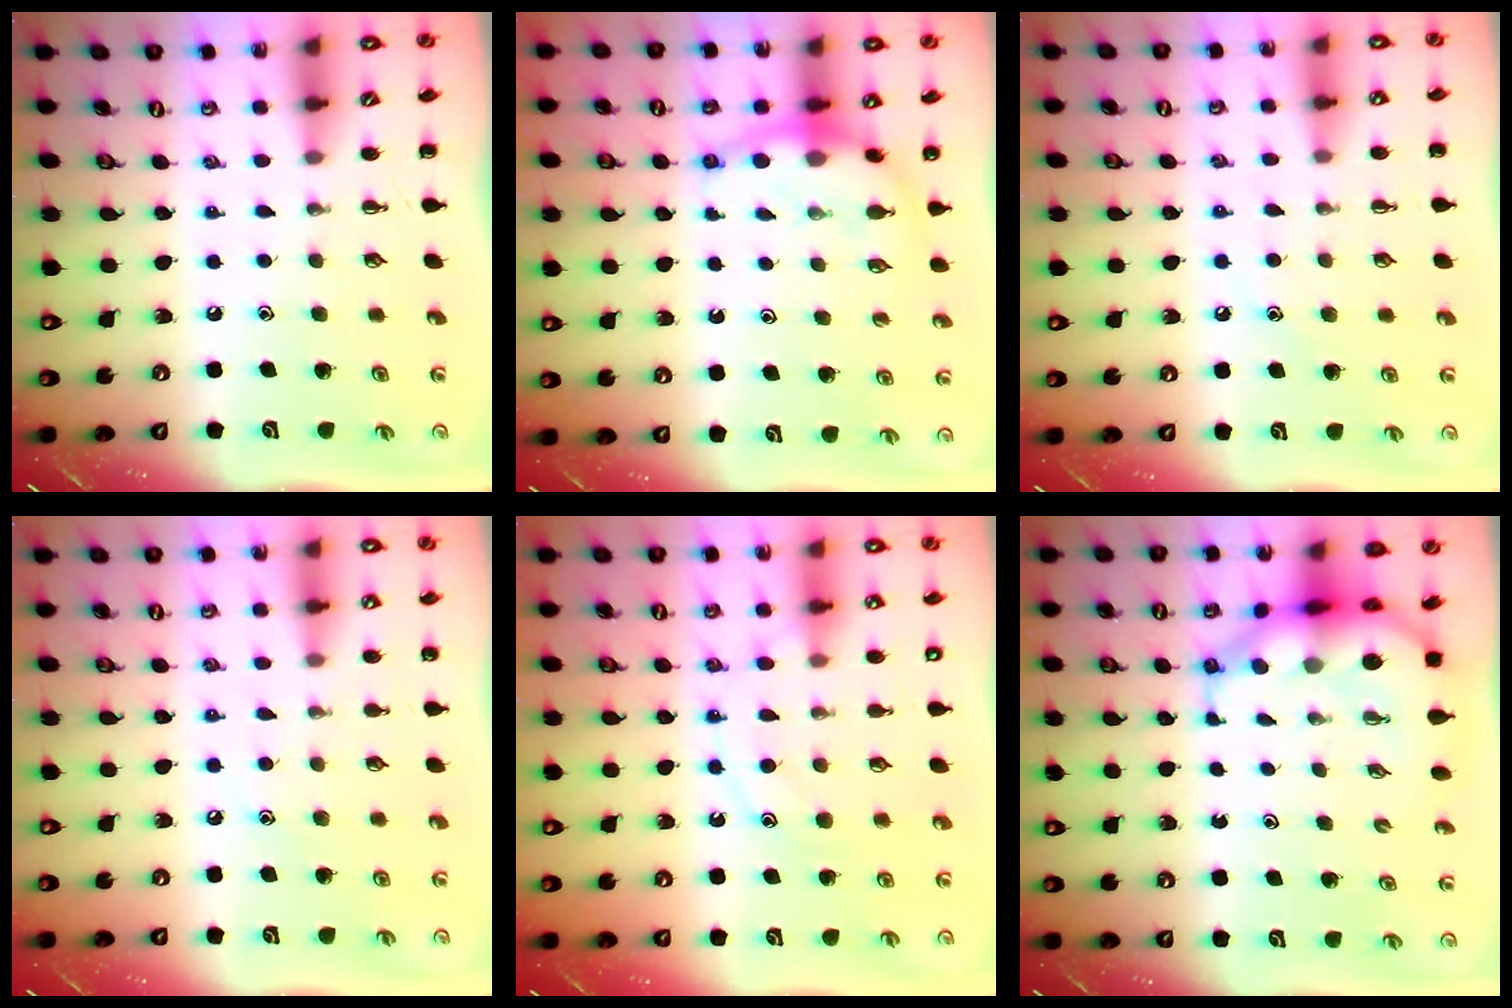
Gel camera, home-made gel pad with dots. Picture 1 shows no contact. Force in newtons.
{"total": 7.4, "press": 7.3, "slide": 1.2}
{"total": 8.4, "press": 8.2, "slide": 1.9}
{"total": 6.7, "press": 6.5, "slide": 1.7}
{"total": 11.9, "press": 11.9, "slide": 0.7}
{"total": 8.4, "press": 8.1, "slide": 2.2}